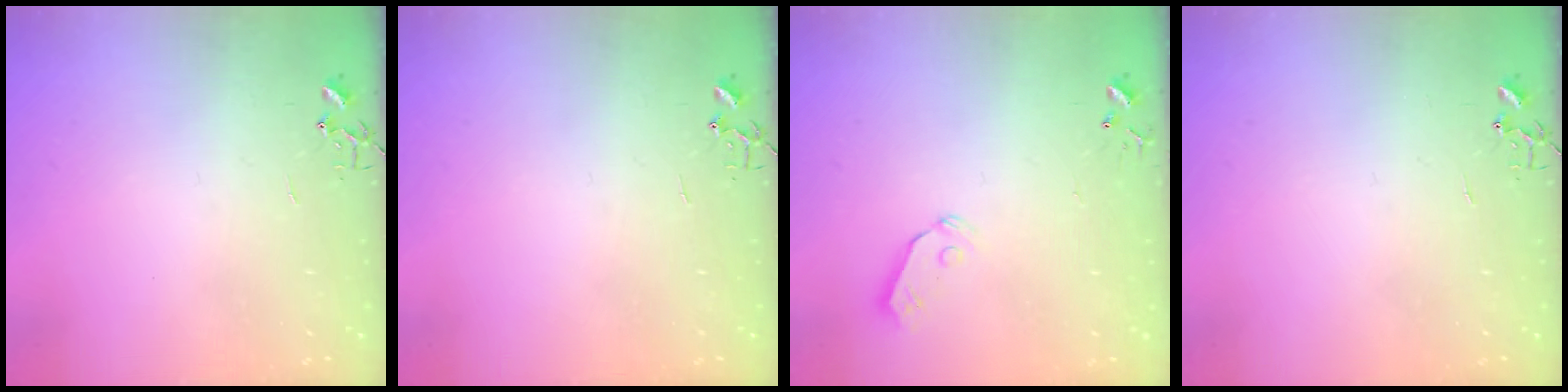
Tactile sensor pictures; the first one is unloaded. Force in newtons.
{"total": 0.0}
{"total": 5.0, "press": 5.0, "slide": 0.3}
{"total": 0.0}